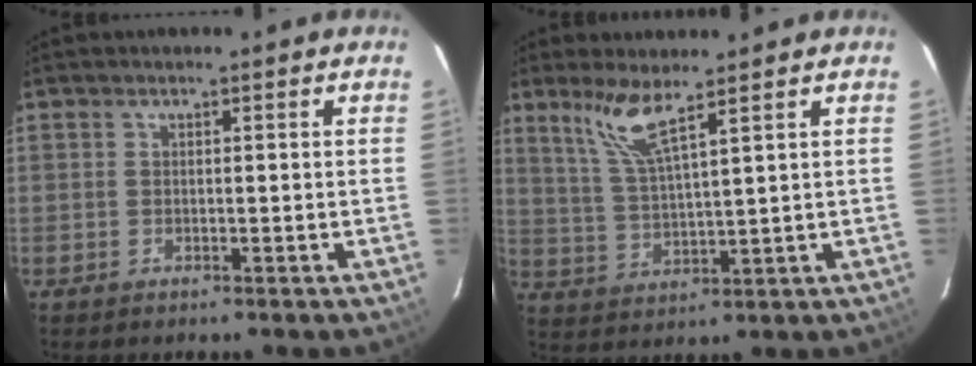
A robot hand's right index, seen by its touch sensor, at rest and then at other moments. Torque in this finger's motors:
{"motor_torque": [0.13, 0.17, 0.31, 0.11]}